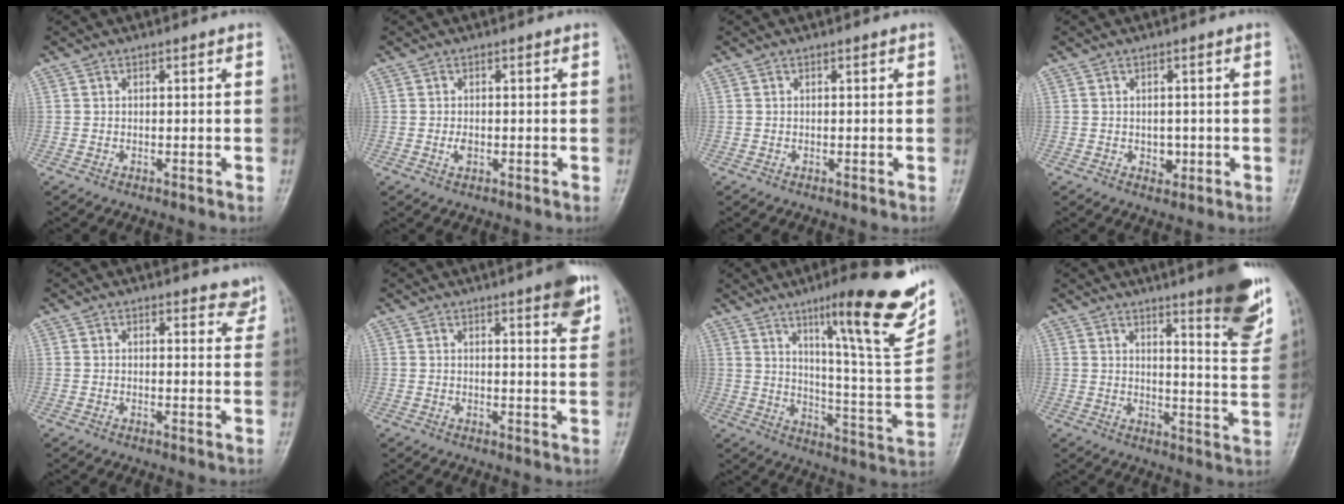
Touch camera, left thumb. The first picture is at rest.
{"total": 2.0, "force": [-0.3, 1.6, 1.2], "torque": [-0.012, 0.002, -0.004]}
{"total": 0.0}
{"total": 2.3, "force": [-0.3, 1.9, 1.4], "torque": [-0.009, 0.000, 0.000]}
{"total": 3.2, "force": [2.8, 1.3, 0.9], "torque": [0.011, -0.019, 0.023]}
{"total": 6.0, "force": [3.6, 1.0, 4.6], "torque": [-0.049, -0.018, 0.044]}
{"total": 23.0, "force": [12.6, 3.7, 18.8], "torque": [-0.236, -0.053, 0.190]}
{"total": 13.2, "force": [8.4, 2.2, 9.9], "torque": [-0.105, -0.058, 0.111]}